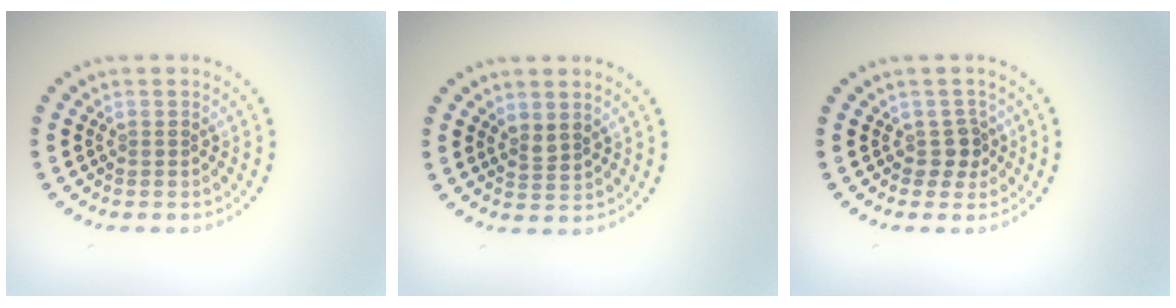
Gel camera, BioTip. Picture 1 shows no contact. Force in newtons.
{"total": 1.5, "press": 1.3, "slide": 0.7}
{"total": 1.7, "press": 1.4, "slide": 0.9}